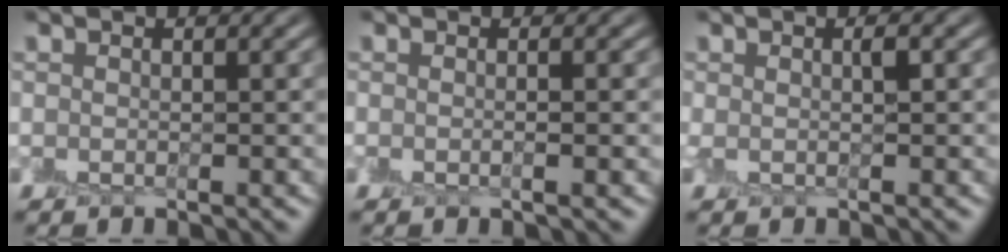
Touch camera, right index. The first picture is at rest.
{"total": 1.0, "force": [-0.2, 0.1, 1.0], "torque": [-0.013, -0.003, -0.005]}
{"total": 1.3, "force": [0.1, 0.0, 1.2], "torque": [-0.024, -0.002, 0.000]}